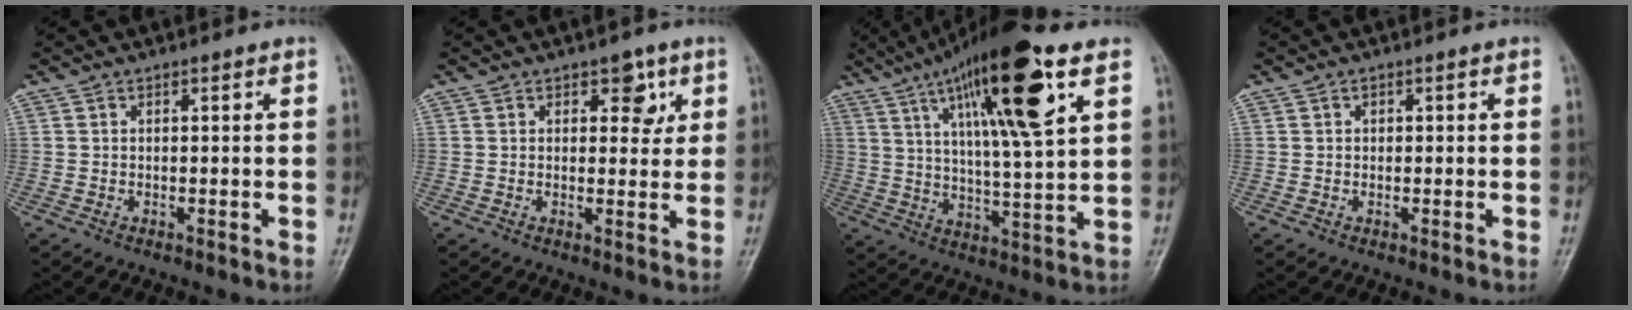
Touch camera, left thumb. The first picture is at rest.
{"total": 4.5, "force": [2.0, 2.9, 2.8], "torque": [-0.005, -0.007, 0.022]}
{"total": 21.3, "force": [10.1, 4.2, 18.2], "torque": [-0.294, -0.018, 0.169]}
{"total": 1.1, "force": [0.1, 1.0, 0.4], "torque": [0.002, 0.003, 0.000]}